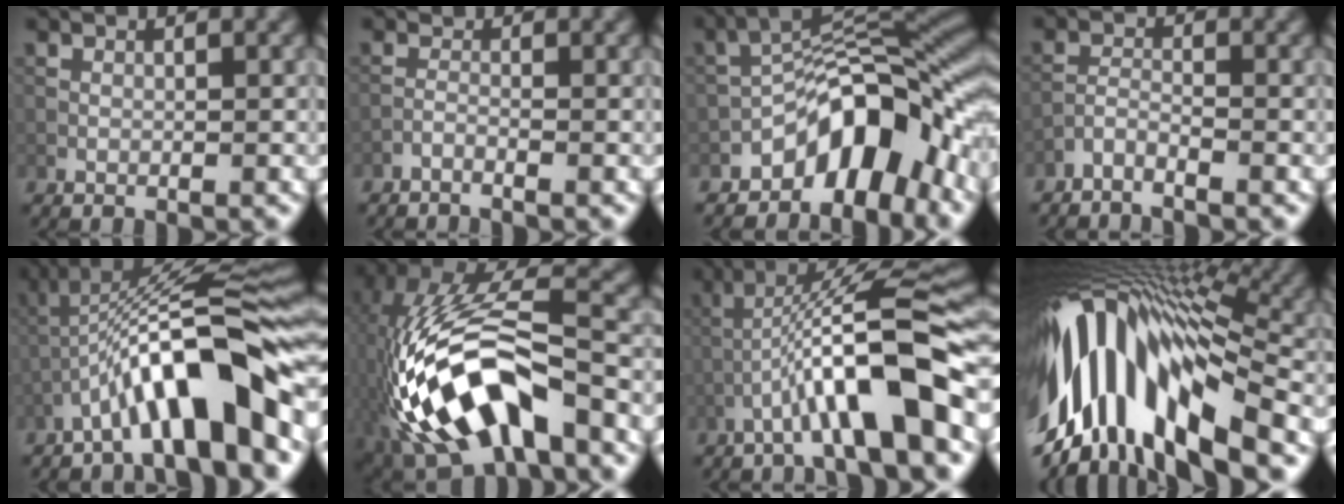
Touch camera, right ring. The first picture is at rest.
{"total": 0.6, "force": [-0.6, 0.1, 0.0], "torque": [0.000, 0.002, -0.014]}
{"total": 8.9, "force": [-4.7, 4.2, 6.2], "torque": [-0.060, 0.024, -0.090]}
{"total": 1.4, "force": [-1.3, 0.2, 0.2], "torque": [-0.004, 0.003, -0.033]}
{"total": 10.8, "force": [-5.2, 1.9, 9.2], "torque": [-0.140, 0.031, -0.083]}
{"total": 14.5, "force": [-5.3, 6.7, 11.7], "torque": [-0.230, 0.004, -0.088]}
{"total": 9.6, "force": [-4.0, 1.3, 8.6], "torque": [-0.131, 0.032, -0.061]}
{"total": 15.3, "force": [-2.0, 7.2, 13.4], "torque": [-0.242, 0.006, -0.028]}